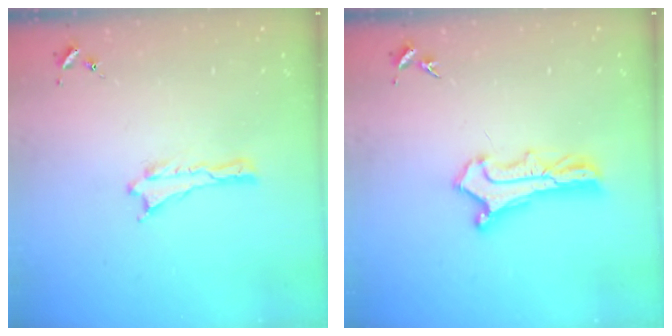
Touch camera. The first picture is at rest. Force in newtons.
{"total": 2.9, "press": 2.9, "slide": 0.3}